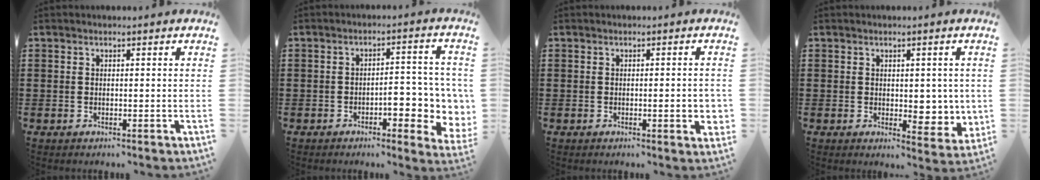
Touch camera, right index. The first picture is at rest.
{"total": 6.9, "force": [-1.8, 2.8, 6.0], "torque": [-0.071, -0.006, -0.037]}
{"total": 3.2, "force": [-0.5, 0.6, 3.1], "torque": [-0.041, -0.005, -0.010]}
{"total": 4.2, "force": [0.8, 3.0, 2.8], "torque": [-0.036, 0.002, 0.011]}